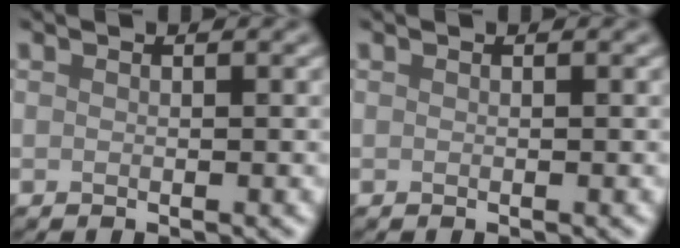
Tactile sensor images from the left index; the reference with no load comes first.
{"total": 0.0}